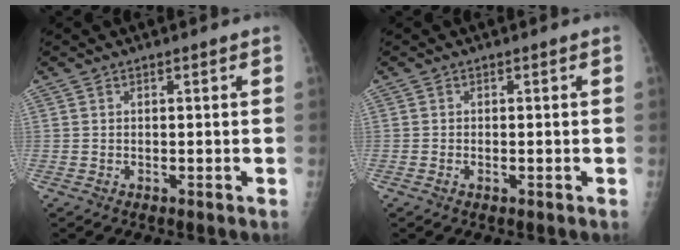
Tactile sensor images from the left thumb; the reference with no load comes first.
{"total": 0.7, "force": [-0.3, 0.4, 0.6], "torque": [-0.017, 0.006, -0.003]}